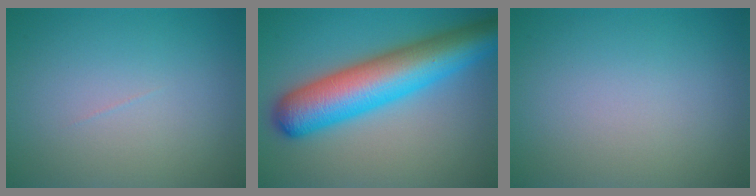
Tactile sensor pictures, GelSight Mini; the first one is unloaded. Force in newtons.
{"total": 10.4, "press": 10.4, "slide": 0.2}
{"total": 0.0}